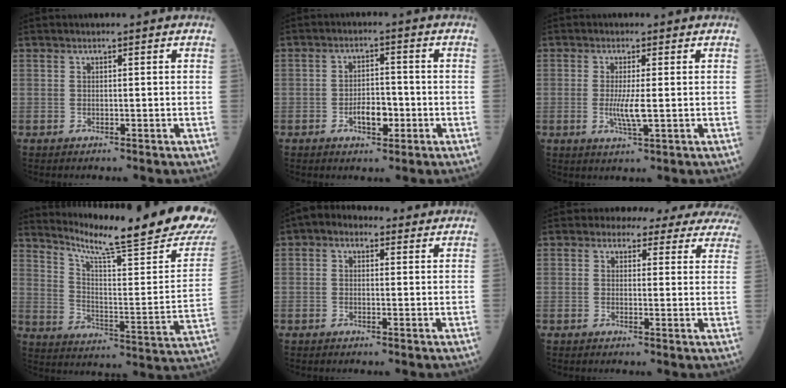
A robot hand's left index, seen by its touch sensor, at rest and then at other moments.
{"total": 4.5, "force": [-1.7, 2.1, 3.5], "torque": [-0.061, 0.005, -0.027]}
{"total": 3.7, "force": [-0.3, 0.2, 3.7], "torque": [-0.079, -0.008, -0.005]}
{"total": 26.2, "force": [22.7, 0.5, 13.1], "torque": [-0.204, -0.096, 0.301]}
{"total": 4.2, "force": [2.3, 2.7, 2.1], "torque": [-0.036, 0.033, 0.034]}
{"total": 14.2, "force": [13.0, 5.1, 2.5], "torque": [-0.001, -0.010, 0.116]}